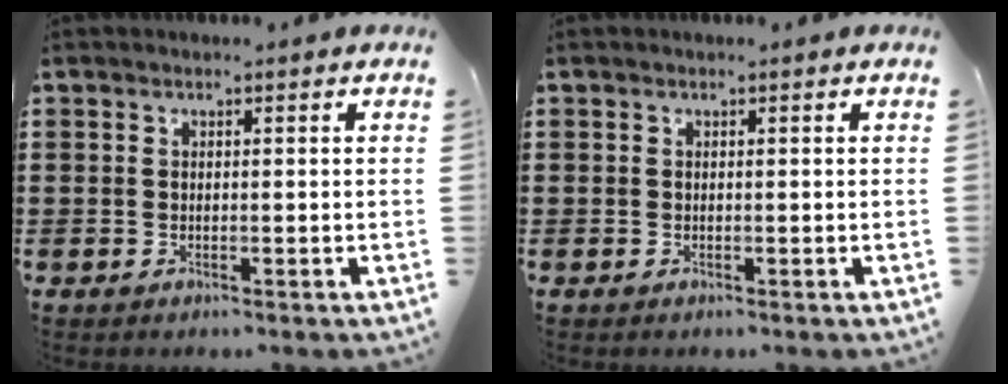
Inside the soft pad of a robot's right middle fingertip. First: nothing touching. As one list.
[{"total": 0.0}]